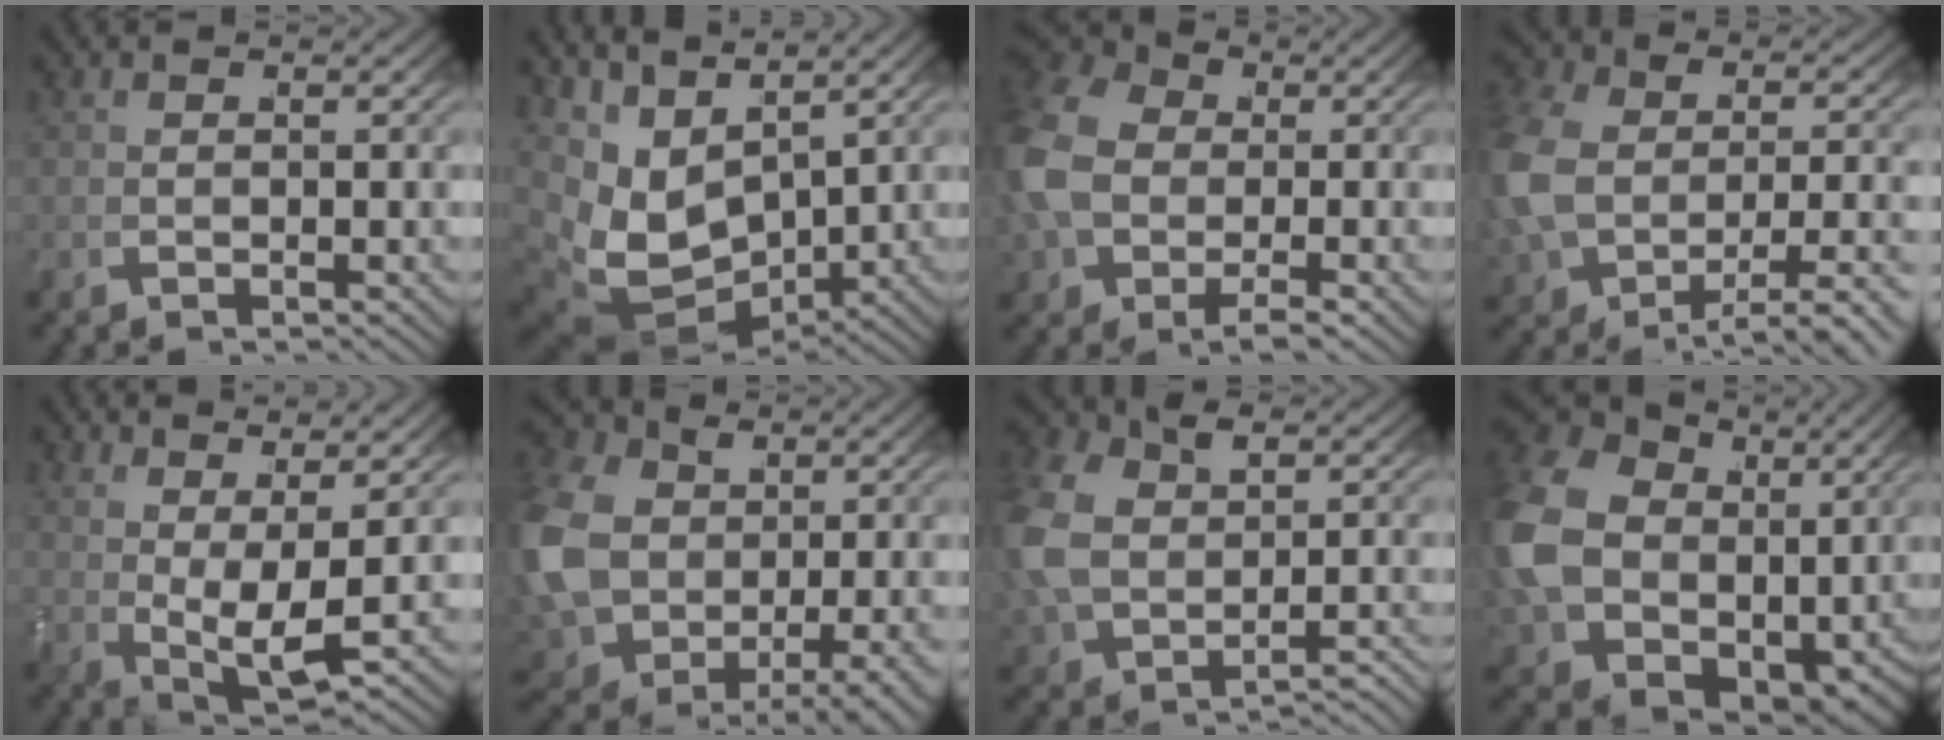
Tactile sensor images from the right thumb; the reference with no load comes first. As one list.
[{"total": 11.9, "force": [0.1, 9.1, 7.7], "torque": [-0.196, -0.063, 0.037]}, {"total": 9.6, "force": [0.7, 7.4, 6.1], "torque": [-0.157, -0.027, 0.023]}, {"total": 7.4, "force": [-1.9, 5.3, 4.9], "torque": [-0.123, -0.023, -0.010]}, {"total": 6.1, "force": [1.9, 2.5, 5.3], "torque": [-0.107, -0.029, 0.056]}, {"total": 10.7, "force": [-0.1, 8.1, 7.0], "torque": [-0.193, -0.059, 0.038]}, {"total": 6.1, "force": [-0.2, 4.7, 3.9], "torque": [-0.112, -0.016, 0.018]}, {"total": 19.1, "force": [0.7, 15.4, 11.2], "torque": [-0.283, -0.065, 0.033]}]